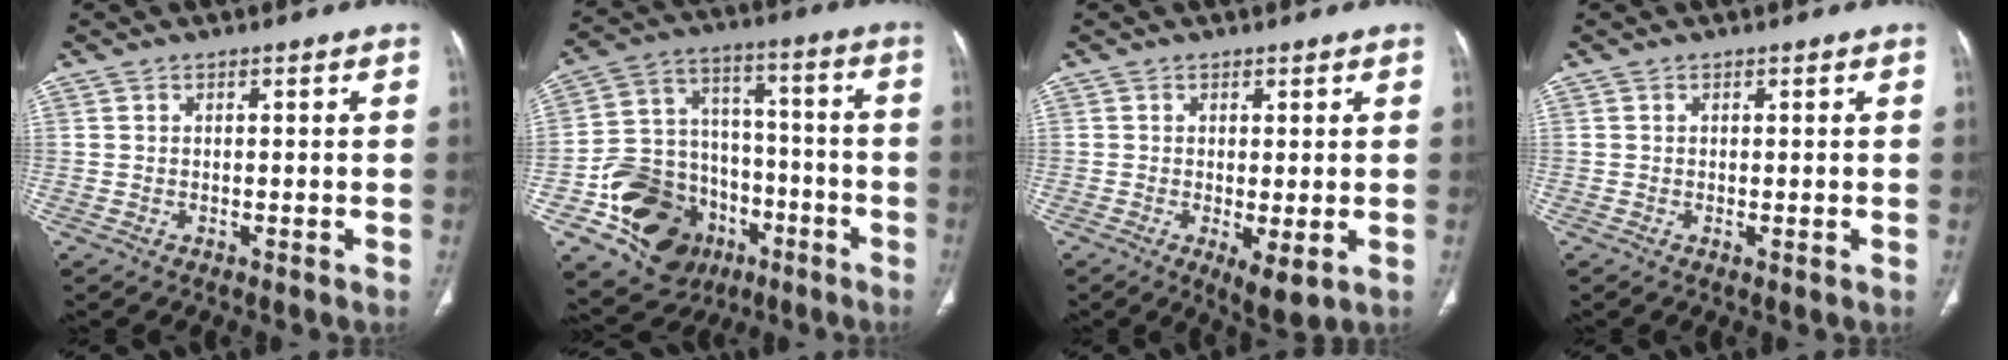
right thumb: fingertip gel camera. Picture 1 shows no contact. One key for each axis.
{"total": 20.9, "fx": -8.8, "fy": 16.2, "fz": 9.8, "tx": -0.139, "ty": 0.085, "tz": -0.134}
{"total": 4.7, "fx": -1.0, "fy": 1.5, "fz": 4.3, "tx": -0.072, "ty": -0.018, "tz": -0.012}
{"total": 0.0}